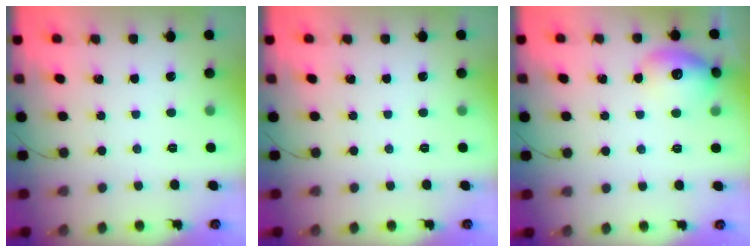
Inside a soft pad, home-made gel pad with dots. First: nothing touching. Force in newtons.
{"total": 0.0}
{"total": 13.5, "press": 13.4, "slide": 1.1}